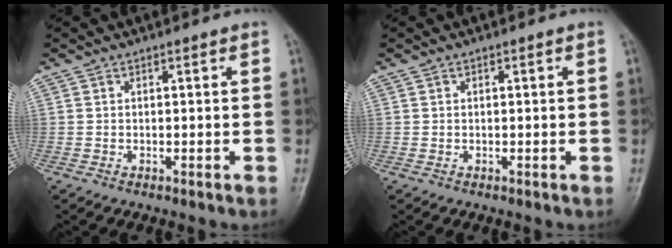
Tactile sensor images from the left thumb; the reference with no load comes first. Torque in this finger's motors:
{"motor_torque": [-0.48, 0.01, -0.13, 0.13, 0.00]}